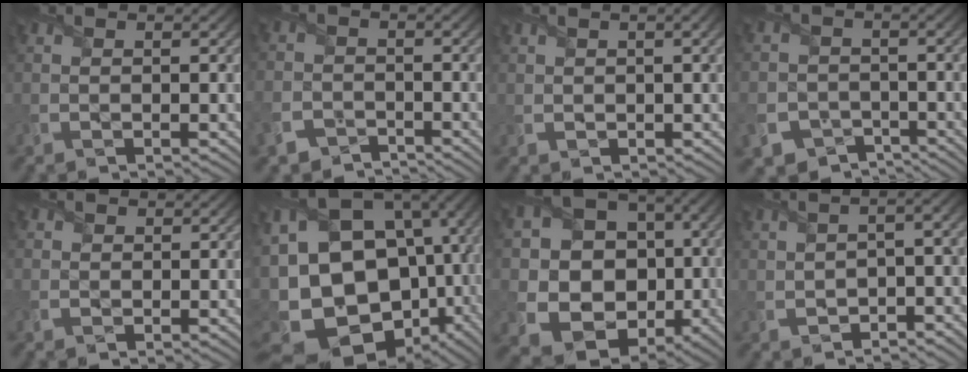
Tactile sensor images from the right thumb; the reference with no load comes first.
{"total": 4.4, "force": [-3.4, 2.5, 1.2], "torque": [-0.034, -0.009, -0.074]}
{"total": 2.3, "force": [0.6, 0.6, 2.2], "torque": [-0.039, 0.004, 0.013]}
{"total": 8.6, "force": [-4.6, 6.9, 1.8], "torque": [-0.071, -0.041, -0.093]}
{"total": 1.2, "force": [0.4, 1.1, 0.3], "torque": [-0.011, -0.003, 0.006]}
{"total": 20.8, "force": [-1.0, 13.4, 15.9], "torque": [-0.320, -0.038, 0.030]}
{"total": 18.1, "force": [-1.1, 15.9, 8.6], "torque": [-0.196, -0.037, 0.003]}
{"total": 4.7, "force": [-1.4, 1.3, 4.3], "torque": [-0.064, -0.002, -0.020]}